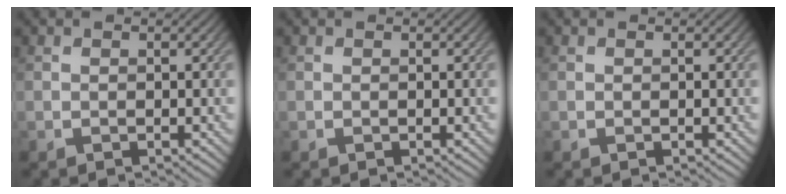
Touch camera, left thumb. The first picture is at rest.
{"total": 0.0}
{"total": 0.0}